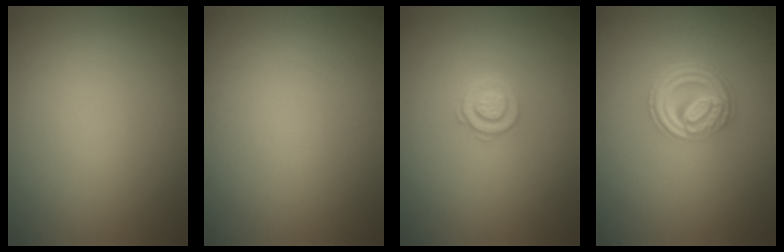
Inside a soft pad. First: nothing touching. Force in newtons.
{"total": 0.0}
{"total": 2.0, "press": 1.9, "slide": 0.4}
{"total": 4.7, "press": 3.3, "slide": 3.3}